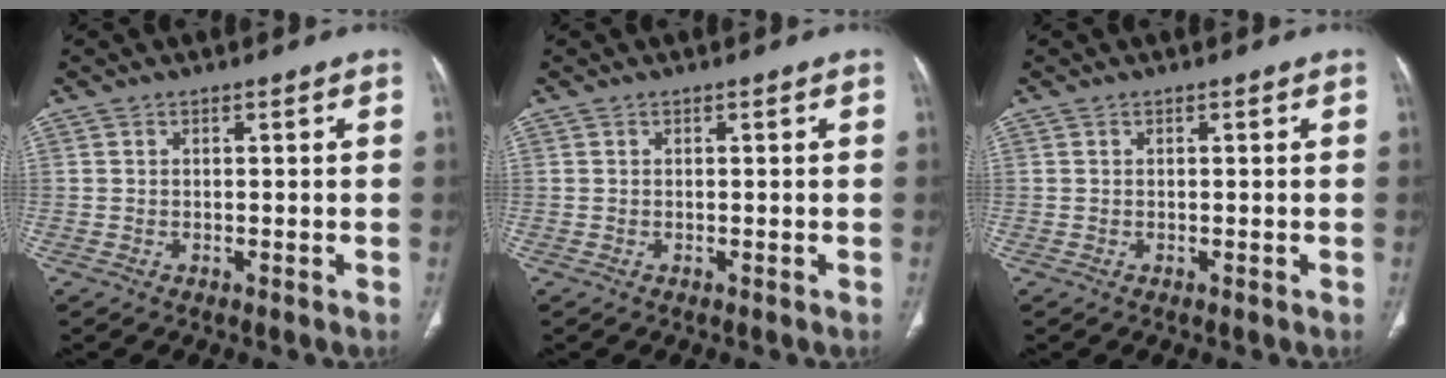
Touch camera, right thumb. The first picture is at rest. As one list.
[{"total": 0.0}, {"total": 0.0}]